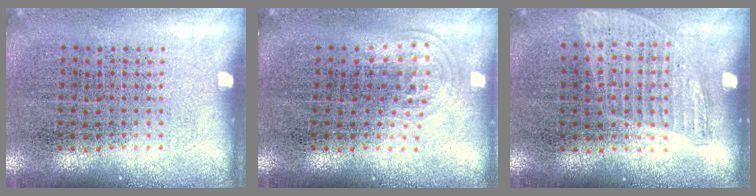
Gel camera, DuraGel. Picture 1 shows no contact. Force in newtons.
{"total": 1.0, "press": 0.7, "slide": 0.8}
{"total": 0.8, "press": 0.8, "slide": 0.3}